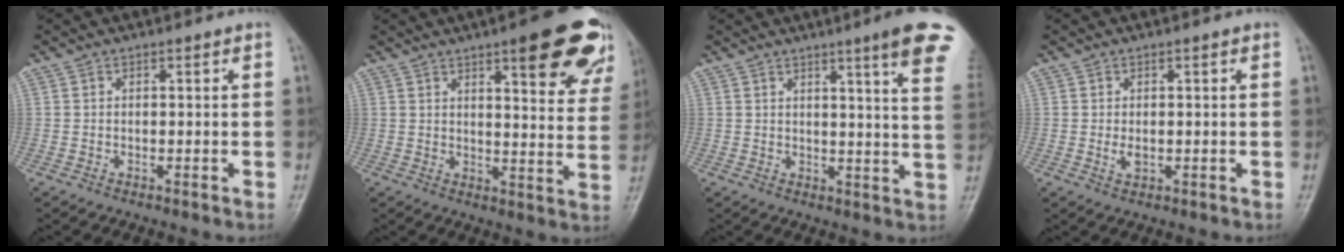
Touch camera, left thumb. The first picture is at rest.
{"total": 17.6, "force": [10.2, 4.6, 13.7], "torque": [-0.137, -0.041, 0.123]}
{"total": 13.1, "force": [8.1, 0.6, 10.3], "torque": [-0.115, -0.034, 0.084]}
{"total": 2.0, "force": [0.0, 1.1, 1.7], "torque": [-0.026, -0.004, 0.003]}